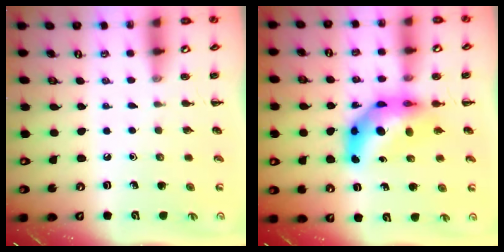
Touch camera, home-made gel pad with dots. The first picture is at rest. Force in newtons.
{"total": 9.4, "press": 9.0, "slide": 2.9}